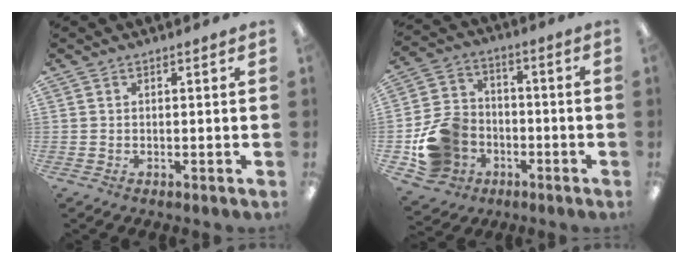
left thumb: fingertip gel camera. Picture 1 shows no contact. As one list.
[{"total": 14.3, "force": [-5.6, 11.9, 5.6], "torque": [-0.121, 0.046, -0.089]}]